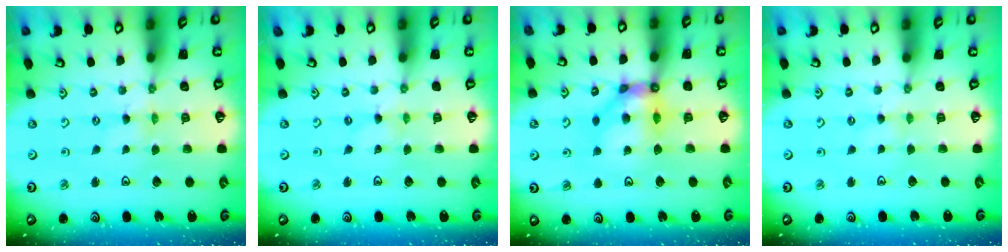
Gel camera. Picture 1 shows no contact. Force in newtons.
{"total": 0.0}
{"total": 10.3, "press": 10.3, "slide": 1.0}
{"total": 1.2, "press": 1.2, "slide": 0.3}